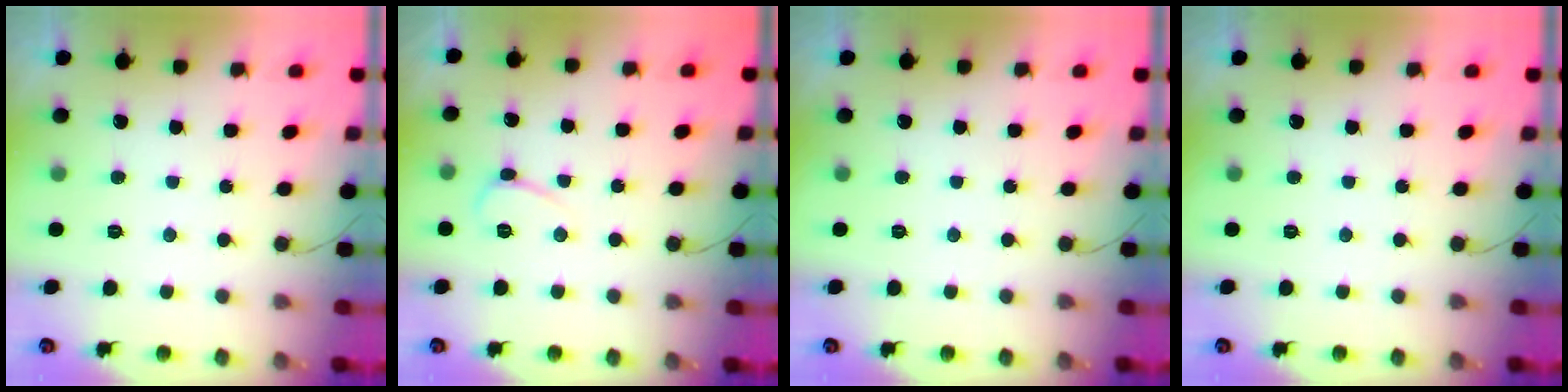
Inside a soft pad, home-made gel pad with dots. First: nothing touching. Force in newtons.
{"total": 3.6, "press": 3.6, "slide": 0.5}
{"total": 0.0}
{"total": 0.0}